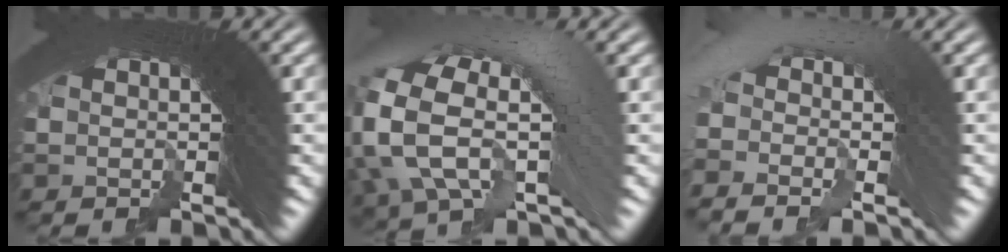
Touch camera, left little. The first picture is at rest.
{"total": 8.5, "force": [0.7, 5.5, 6.4], "torque": [-0.135, 0.008, 0.009]}
{"total": 2.3, "force": [-0.7, 1.2, 1.9], "torque": [-0.014, 0.032, -0.026]}